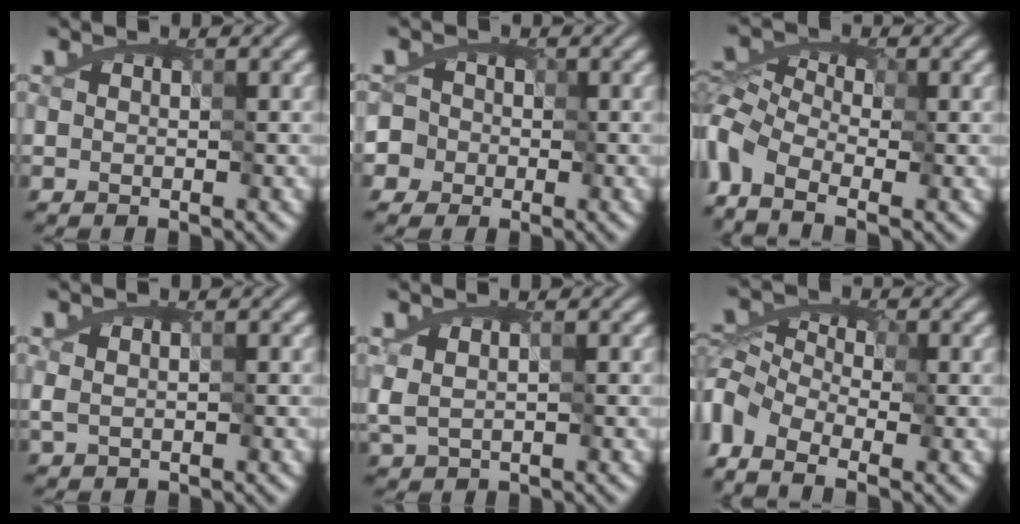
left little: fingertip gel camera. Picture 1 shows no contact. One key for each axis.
{"total": 6.0, "fx": -0.5, "fy": 5.6, "fz": 2.1, "tx": -0.029, "ty": 0.030, "tz": -0.041}
{"total": 7.1, "fx": -4.4, "fy": 2.8, "fz": 4.7, "tx": -0.107, "ty": 0.002, "tz": -0.102}
{"total": 1.1, "fx": 0.7, "fy": 0.6, "fz": 0.7, "tx": -0.021, "ty": -0.001, "tz": 0.018}
{"total": 2.0, "fx": 0.6, "fy": 1.1, "fz": 1.5, "tx": -0.039, "ty": 0.001, "tz": 0.013}
{"total": 6.5, "fx": -4.3, "fy": 2.9, "fz": 3.9, "tx": -0.084, "ty": 0.004, "tz": -0.088}